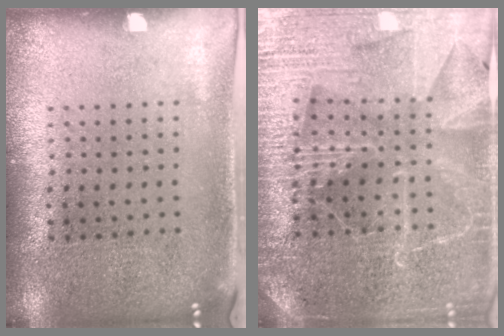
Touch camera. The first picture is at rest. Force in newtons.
{"total": 4.2, "press": 3.9, "slide": 1.4}